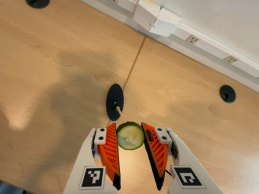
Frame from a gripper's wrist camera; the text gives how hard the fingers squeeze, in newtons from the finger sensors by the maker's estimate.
{"total": 8.1, "left": 7.9, "right": 8.2}